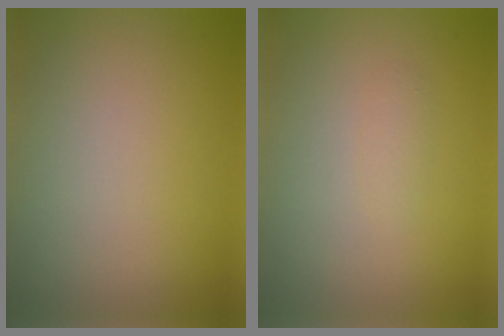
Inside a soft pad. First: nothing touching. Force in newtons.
{"total": 0.8, "press": 0.8, "slide": 0.0}